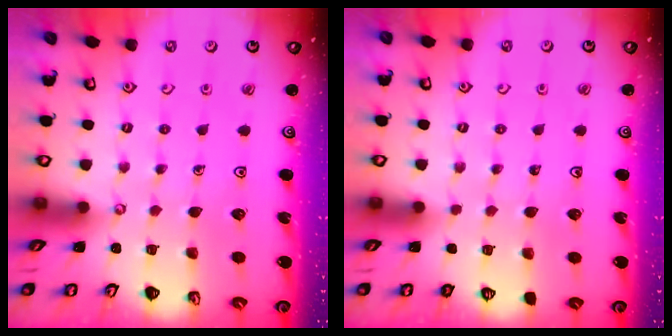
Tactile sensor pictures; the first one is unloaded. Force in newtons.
{"total": 0.0}